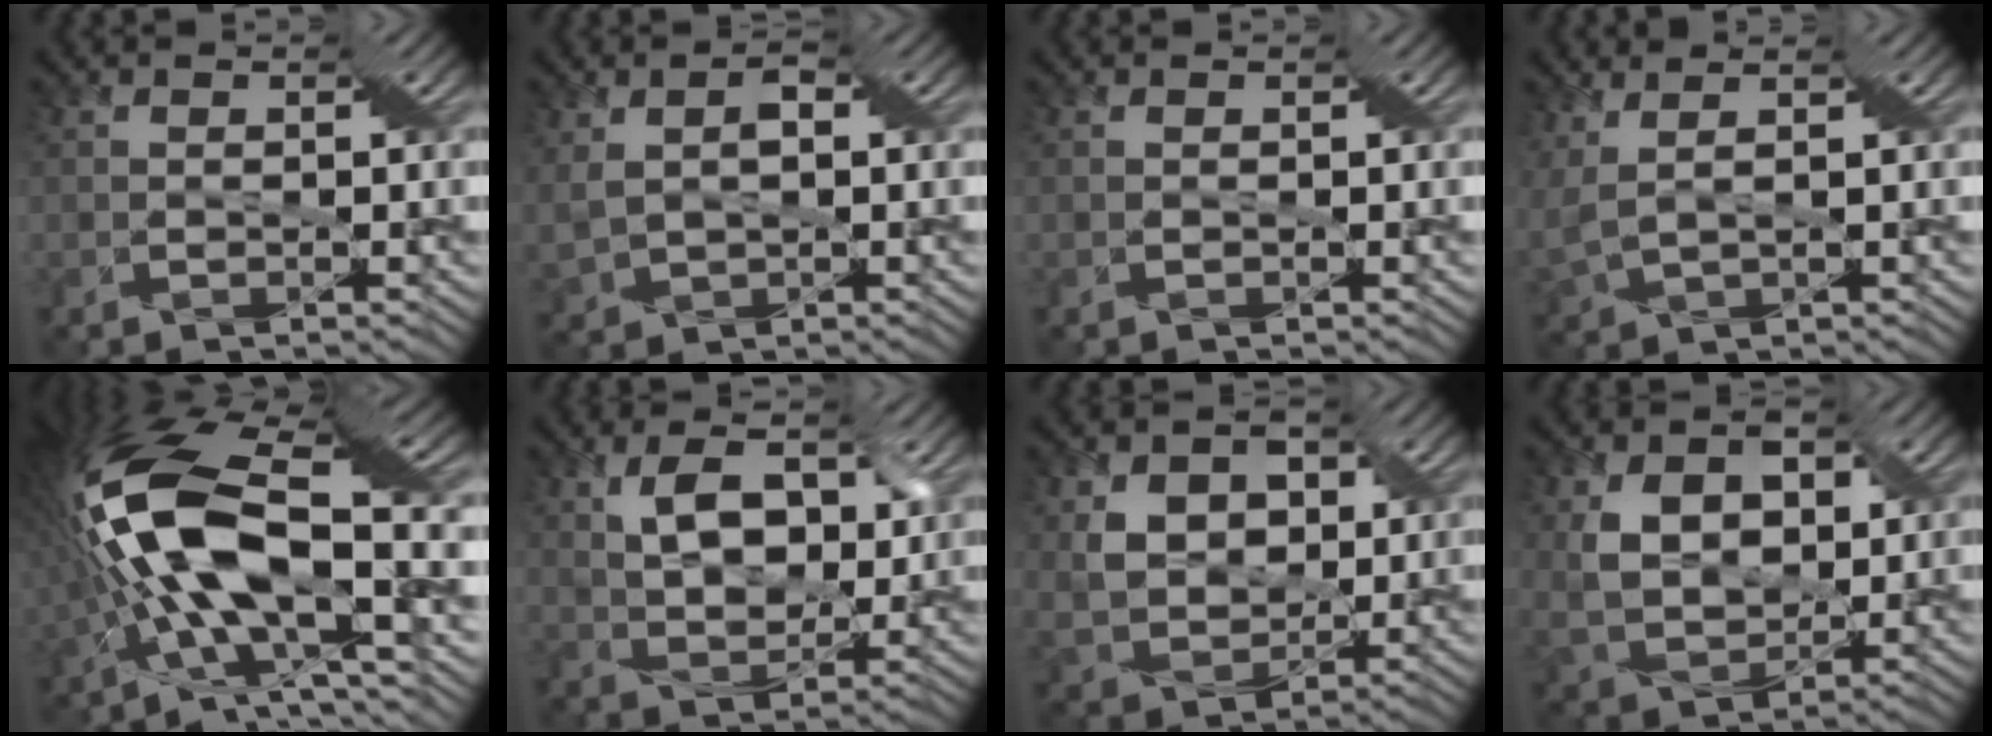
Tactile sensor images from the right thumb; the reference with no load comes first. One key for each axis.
{"total": 4.7, "fx": 1.0, "fy": 2.9, "fz": 3.6, "tx": -0.093, "ty": -0.004, "tz": 0.022}
{"total": 0.0}
{"total": 5.9, "fx": 2.3, "fy": 3.2, "fz": 4.5, "tx": -0.118, "ty": 0.007, "tz": 0.055}
{"total": 16.8, "fx": -1.3, "fy": 6.7, "fz": 15.3, "tx": -0.321, "ty": 0.006, "tz": -0.030}
{"total": 7.2, "fx": 2.8, "fy": 3.8, "fz": 5.5, "tx": -0.109, "ty": 0.005, "tz": 0.052}
{"total": 7.1, "fx": 2.5, "fy": 5.3, "fz": 4.1, "tx": -0.115, "ty": 0.004, "tz": 0.045}
{"total": 7.1, "fx": 2.2, "fy": 4.8, "fz": 4.7, "tx": -0.112, "ty": -0.002, "tz": 0.040}